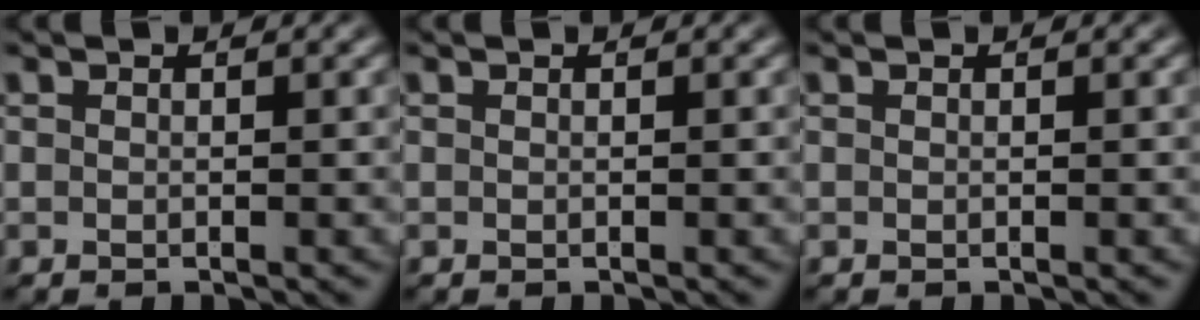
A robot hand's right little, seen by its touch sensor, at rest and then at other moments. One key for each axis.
{"total": 0.0}
{"total": 0.0}